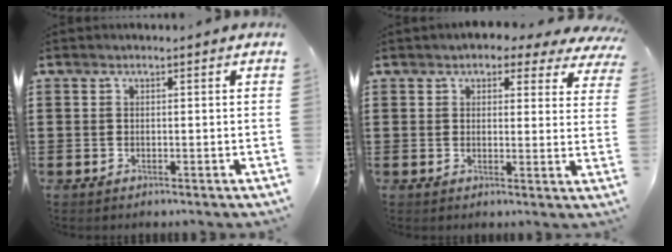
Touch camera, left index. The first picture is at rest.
{"total": 3.6, "force": [3.0, 1.4, 1.5], "torque": [-0.033, -0.006, 0.052]}